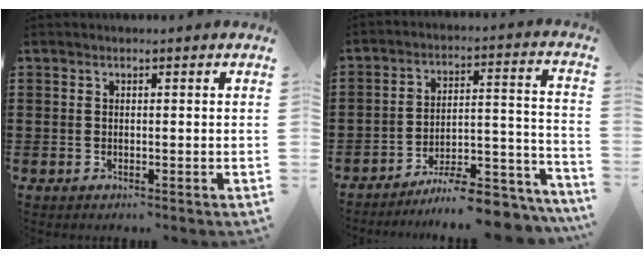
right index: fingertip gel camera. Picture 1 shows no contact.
{"total": 8.3, "force": [-7.7, 0.8, 3.1], "torque": [-0.036, 0.023, -0.144]}